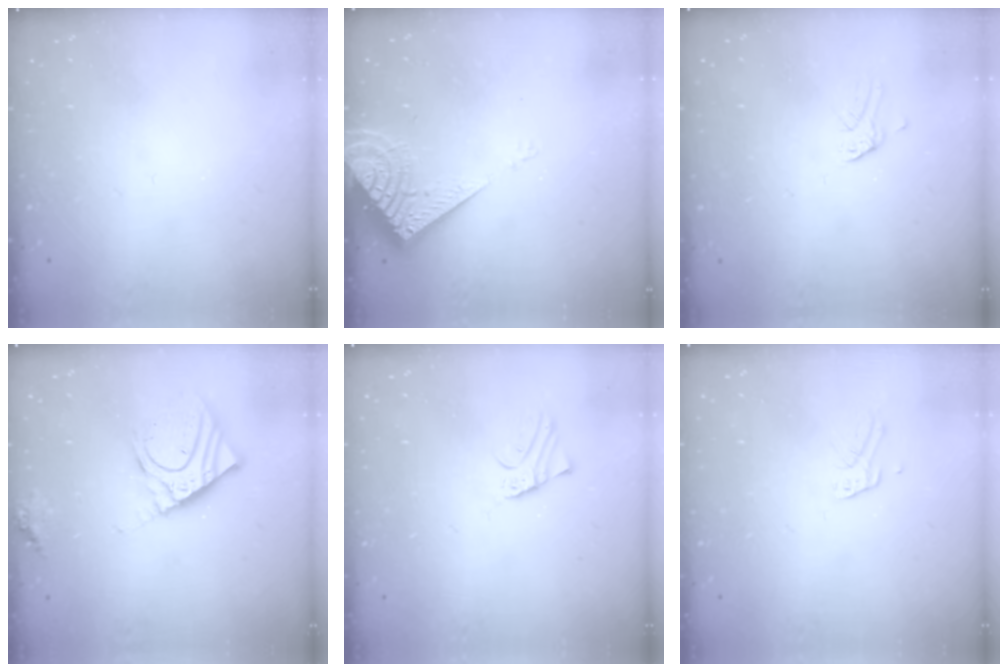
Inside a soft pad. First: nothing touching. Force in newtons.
{"total": 10.0, "press": 9.9, "slide": 1.3}
{"total": 0.0}
{"total": 14.3, "press": 14.1, "slide": 2.5}
{"total": 1.9, "press": 1.9, "slide": 0.1}
{"total": 4.6, "press": 4.6, "slide": 0.3}